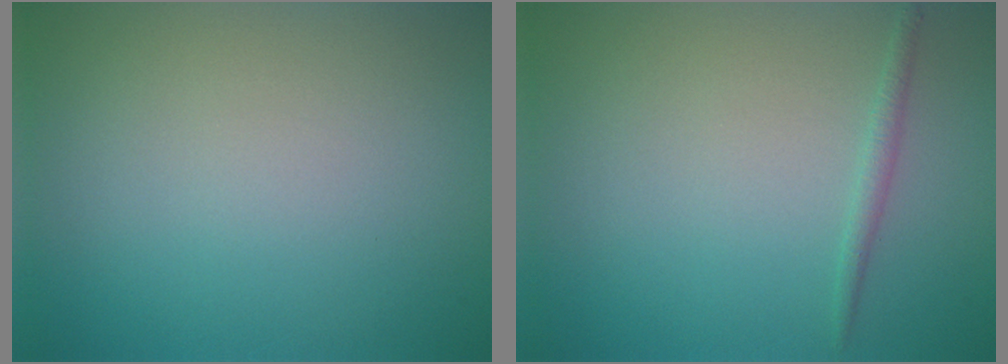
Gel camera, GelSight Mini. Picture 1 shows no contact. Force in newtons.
{"total": 0.9, "press": 0.9, "slide": 0.1}